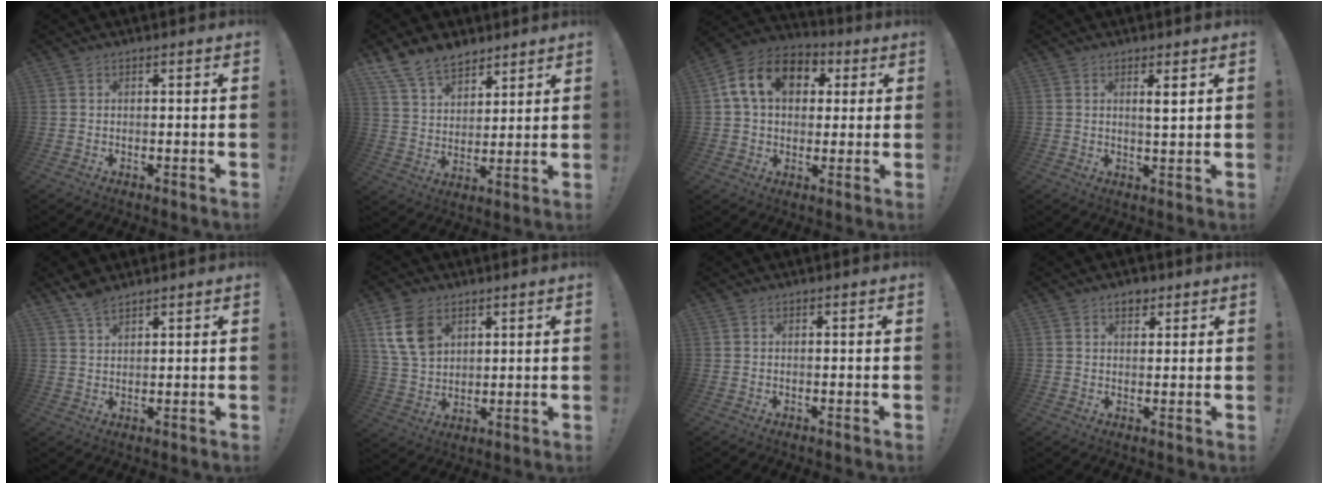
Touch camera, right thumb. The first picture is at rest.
{"total": 12.0, "force": [9.0, 6.8, 4.0], "torque": [-0.076, -0.060, 0.176]}
{"total": 15.0, "force": [4.4, 10.9, 9.3], "torque": [-0.153, 0.004, 0.084]}
{"total": 3.2, "force": [1.3, 0.3, 2.9], "torque": [-0.039, -0.010, 0.016]}
{"total": 4.5, "force": [3.7, 1.5, 2.0], "torque": [-0.038, -0.020, 0.068]}
{"total": 13.1, "force": [5.9, 9.4, 6.9], "torque": [-0.124, -0.015, 0.121]}
{"total": 0.0}
{"total": 3.2, "force": [2.0, 2.1, 1.3], "torque": [-0.004, -0.009, 0.031]}